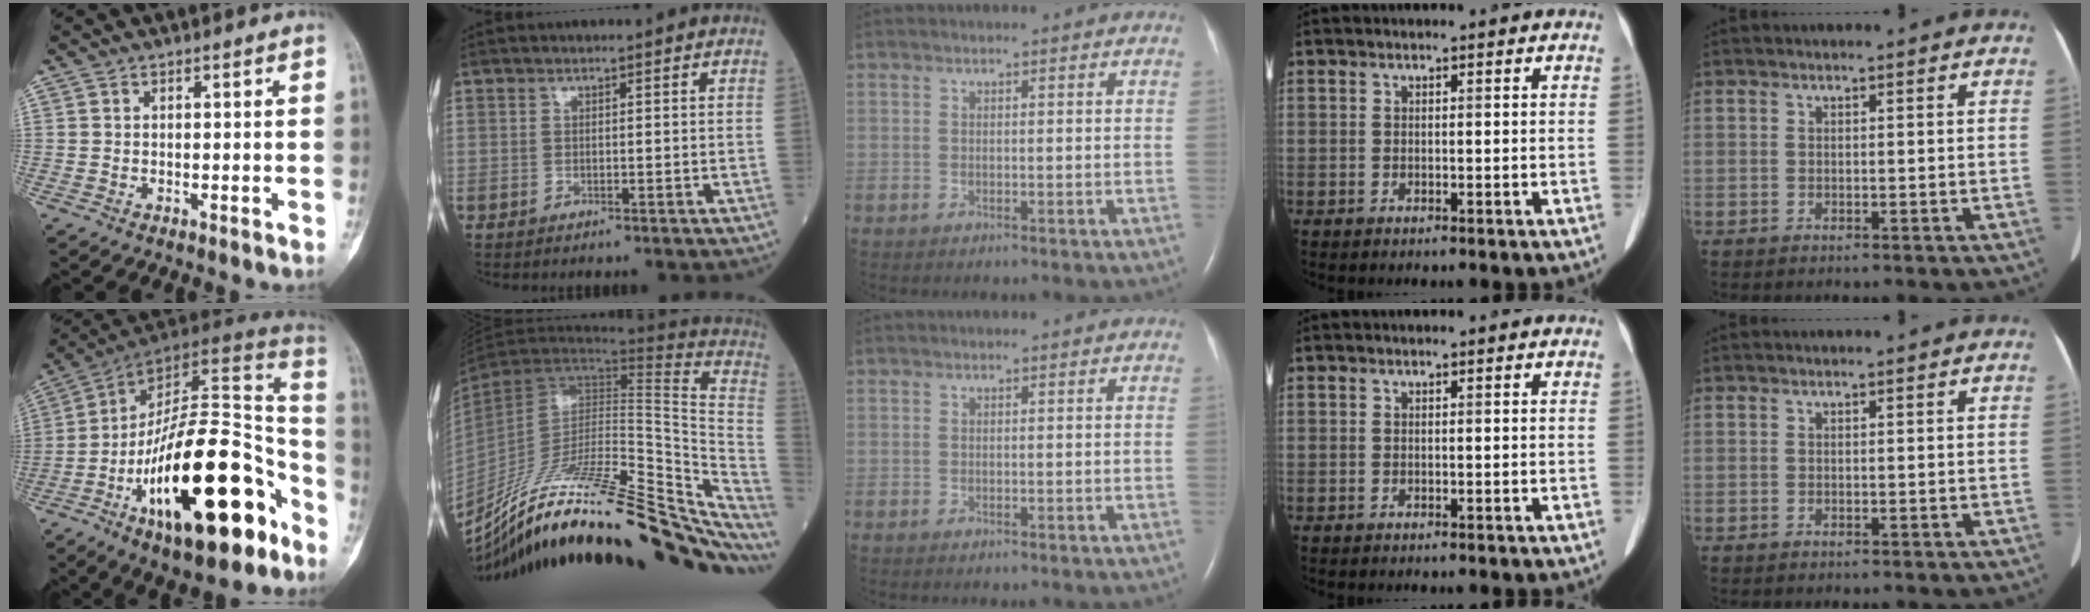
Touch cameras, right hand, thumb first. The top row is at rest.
{"thumb": {"total": 29.5, "force": [-13.5, 11.9, 23.3], "torque": [-0.324, 0.077, -0.210]}, "index": {"total": 33.5, "force": [-25.2, 7.5, 20.8], "torque": [-0.241, -0.014, -0.368]}}